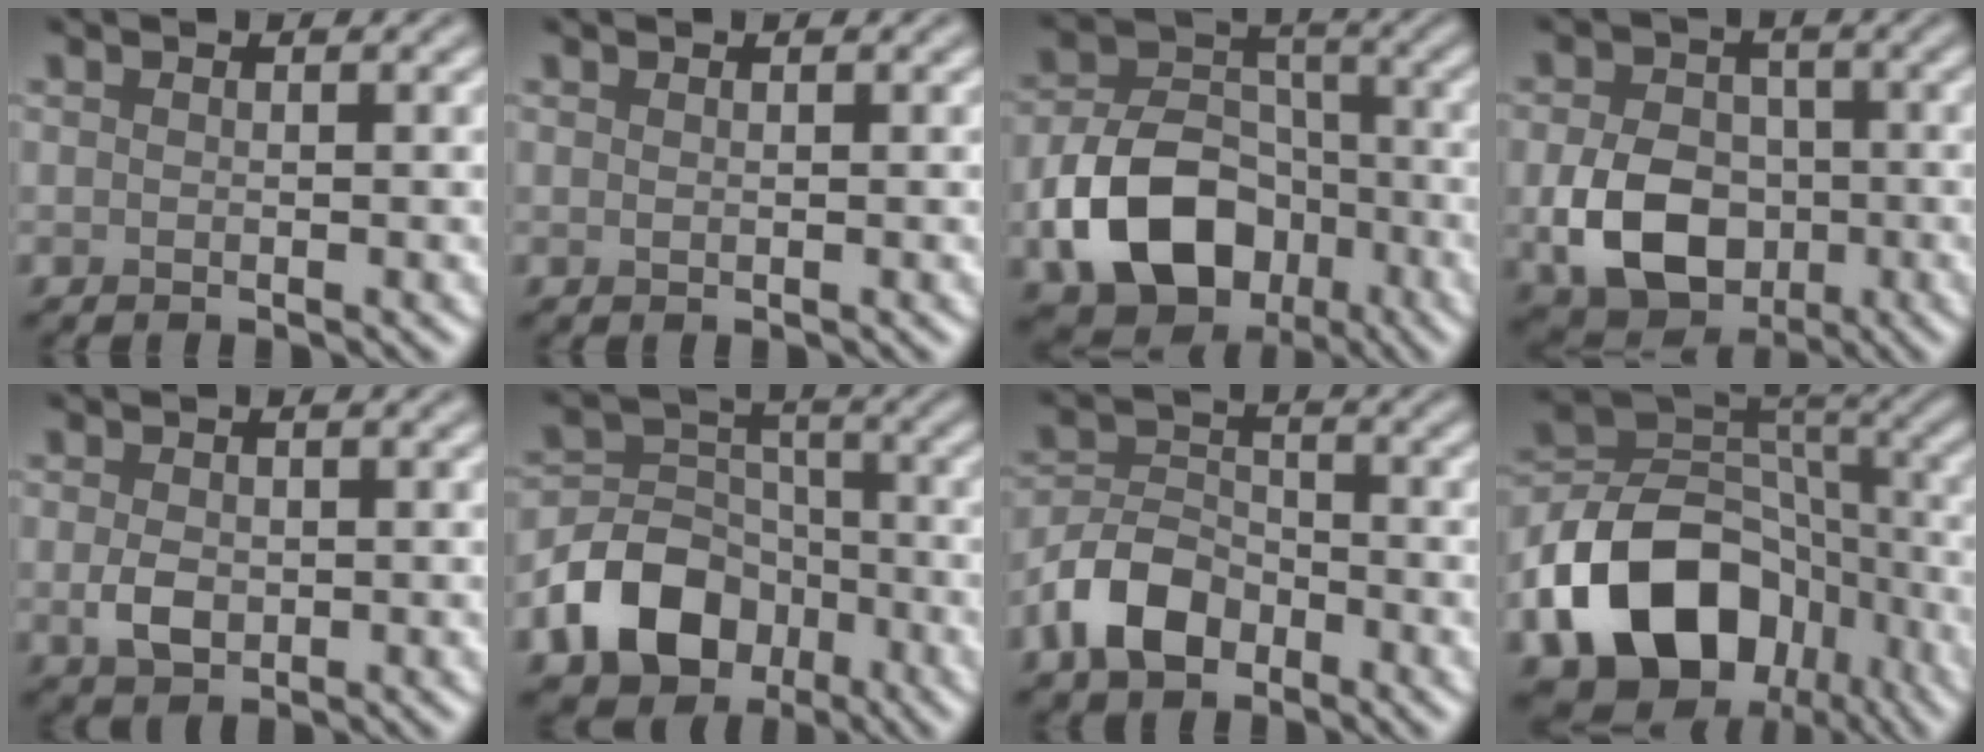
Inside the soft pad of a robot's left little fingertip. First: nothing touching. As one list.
[{"total": 0.0}, {"total": 10.3, "force": [-4.1, 7.2, 6.0], "torque": [-0.109, -0.005, -0.077]}, {"total": 8.1, "force": [-2.0, 6.1, 4.9], "torque": [-0.100, -0.012, -0.041]}, {"total": 2.5, "force": [-0.3, 1.8, 1.7], "torque": [-0.035, -0.004, -0.006]}, {"total": 8.8, "force": [-4.3, 6.5, 4.1], "torque": [-0.070, -0.002, -0.089]}, {"total": 5.3, "force": [-3.0, 3.4, 2.8], "torque": [-0.056, 0.002, -0.065]}, {"total": 15.4, "force": [-7.2, 11.1, 7.9], "torque": [-0.158, 0.003, -0.126]}]